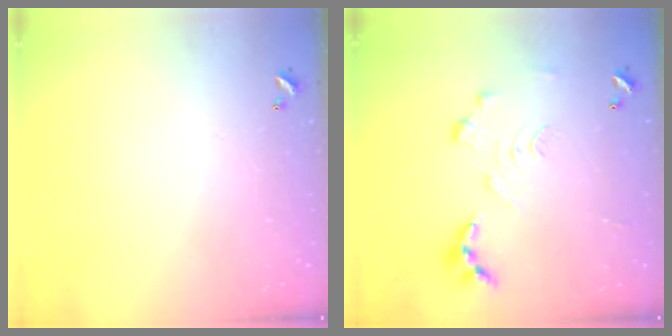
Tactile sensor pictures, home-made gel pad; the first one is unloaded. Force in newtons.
{"total": 0.0}